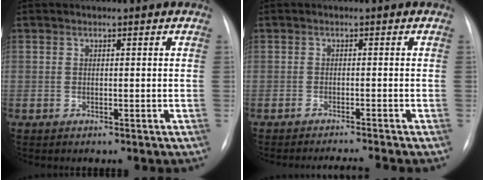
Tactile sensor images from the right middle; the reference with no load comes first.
{"total": 4.9, "force": [-4.5, -1.4, 1.5], "torque": [-0.012, -0.008, -0.065]}